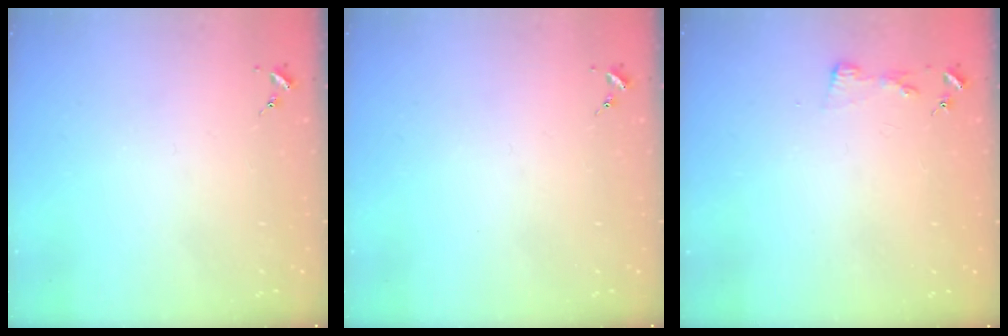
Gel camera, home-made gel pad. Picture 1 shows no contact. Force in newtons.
{"total": 0.0}
{"total": 3.1, "press": 3.1, "slide": 0.4}